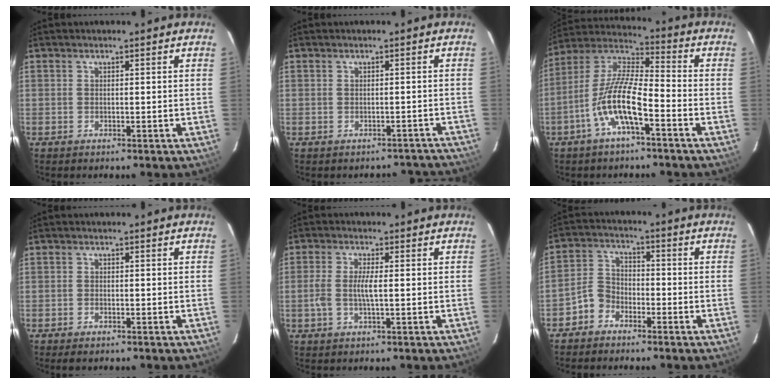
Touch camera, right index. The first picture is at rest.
{"total": 7.1, "force": [-6.5, 2.8, 0.5], "torque": [0.016, 0.031, -0.057]}
{"total": 12.1, "force": [-5.4, 2.8, 10.4], "torque": [-0.216, 0.001, -0.108]}
{"total": 1.4, "force": [-1.1, 0.5, 0.7], "torque": [-0.017, -0.001, -0.021]}
{"total": 4.3, "force": [-0.4, 0.9, 4.2], "torque": [-0.085, 0.001, -0.009]}
{"total": 5.1, "force": [-3.5, 3.5, 1.3], "torque": [-0.026, 0.023, -0.071]}